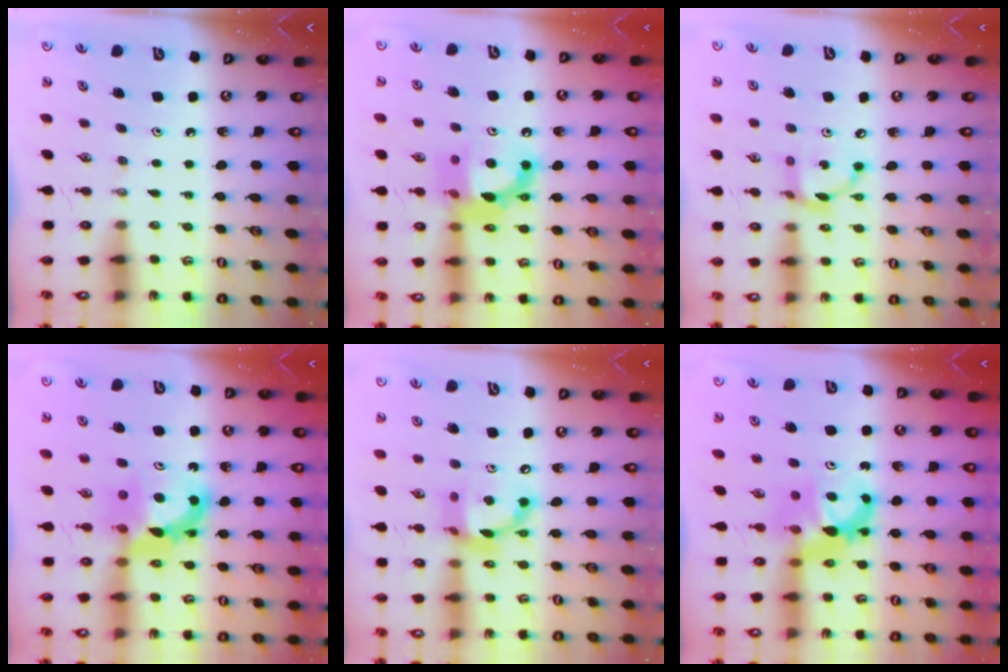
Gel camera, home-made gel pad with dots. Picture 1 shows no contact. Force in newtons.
{"total": 13.4, "press": 13.3, "slide": 1.9}
{"total": 10.4, "press": 10.3, "slide": 0.6}
{"total": 9.4, "press": 9.4, "slide": 0.5}
{"total": 14.3, "press": 14.3, "slide": 1.2}
{"total": 7.3, "press": 7.3, "slide": 0.5}